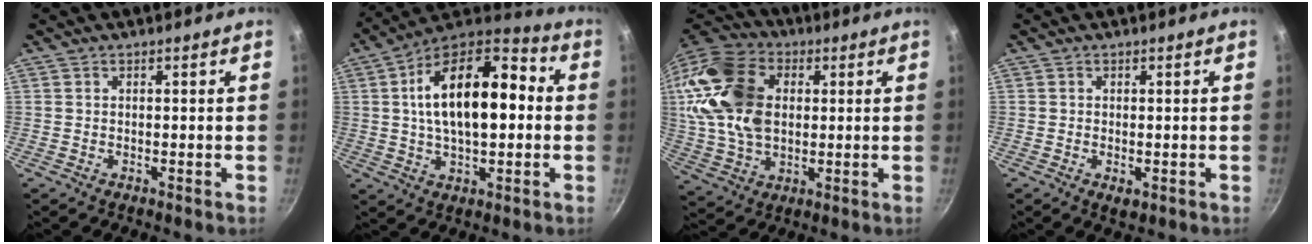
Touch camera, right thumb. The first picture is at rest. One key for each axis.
{"total": 20.9, "fx": 2.1, "fy": 10.5, "fz": 17.9, "tx": -0.278, "ty": 0.030, "tz": 0.025}
{"total": 25.0, "fx": 4.4, "fy": 17.0, "fz": 17.8, "tx": -0.401, "ty": 0.024, "tz": 0.083}
{"total": 1.7, "fx": -0.4, "fy": 0.9, "fz": 1.4, "tx": -0.021, "ty": -0.004, "tz": -0.003}